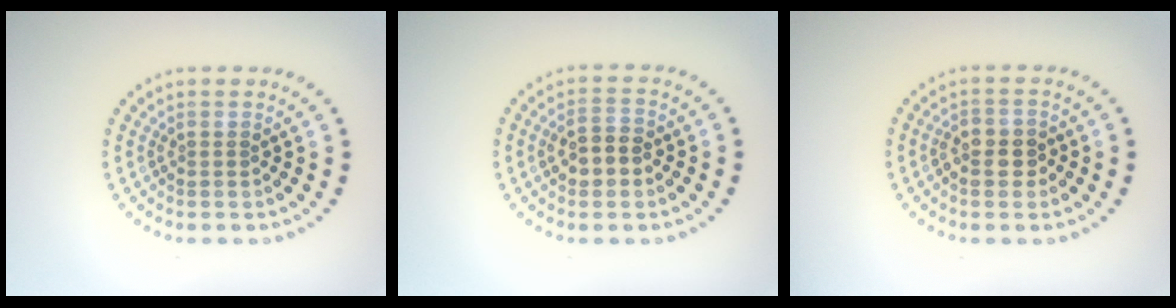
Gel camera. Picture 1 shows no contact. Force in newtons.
{"total": 2.9, "press": 2.9, "slide": 0.4}
{"total": 2.6, "press": 2.5, "slide": 0.6}